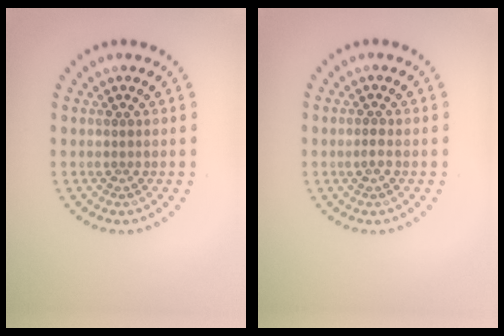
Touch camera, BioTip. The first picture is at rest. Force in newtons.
{"total": 0.9, "press": 0.9, "slide": 0.3}